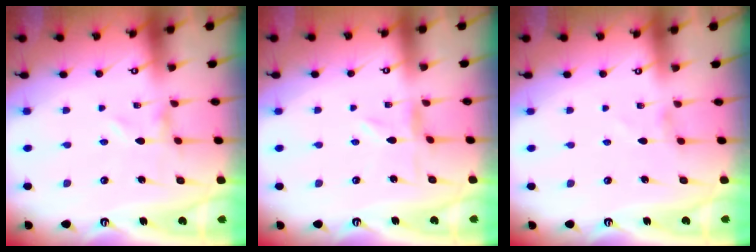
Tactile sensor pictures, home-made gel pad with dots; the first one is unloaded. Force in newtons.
{"total": 0.0}
{"total": 0.0}